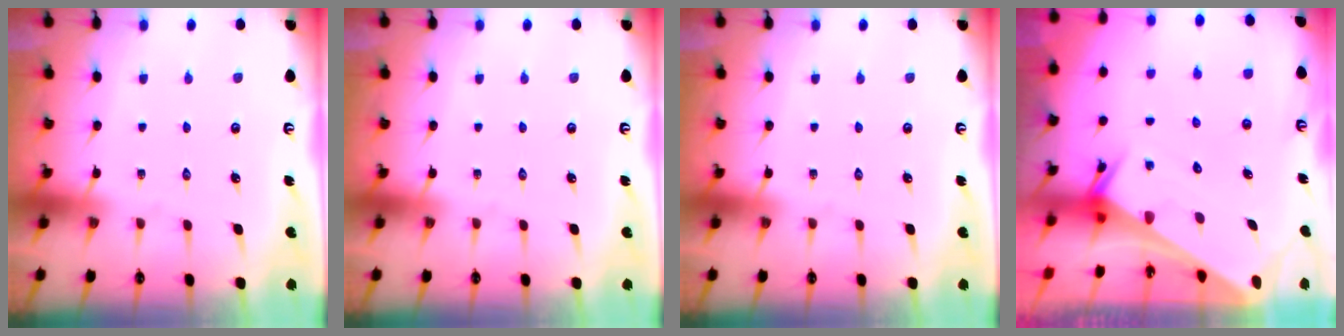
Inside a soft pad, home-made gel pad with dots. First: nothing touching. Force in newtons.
{"total": 0.0}
{"total": 0.0}
{"total": 2.4, "press": 2.4, "slide": 0.1}